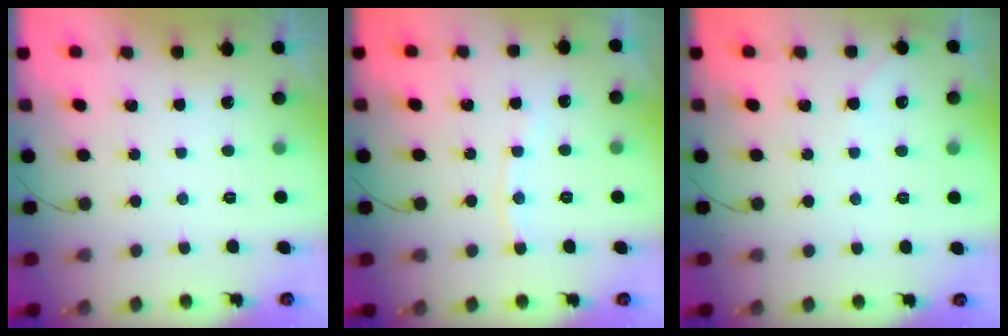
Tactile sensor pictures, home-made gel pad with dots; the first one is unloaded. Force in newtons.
{"total": 6.5, "press": 6.5, "slide": 0.6}
{"total": 2.7, "press": 2.7, "slide": 0.4}